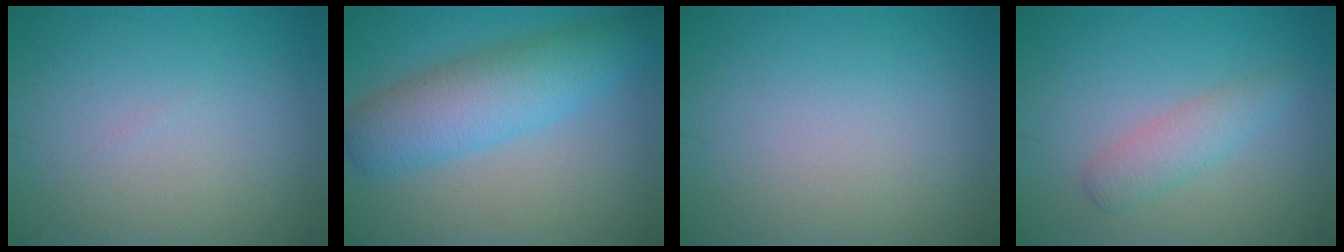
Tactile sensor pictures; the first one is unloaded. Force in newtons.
{"total": 6.5, "press": 6.5, "slide": 0.2}
{"total": 0.0}
{"total": 2.4, "press": 2.4, "slide": 0.1}